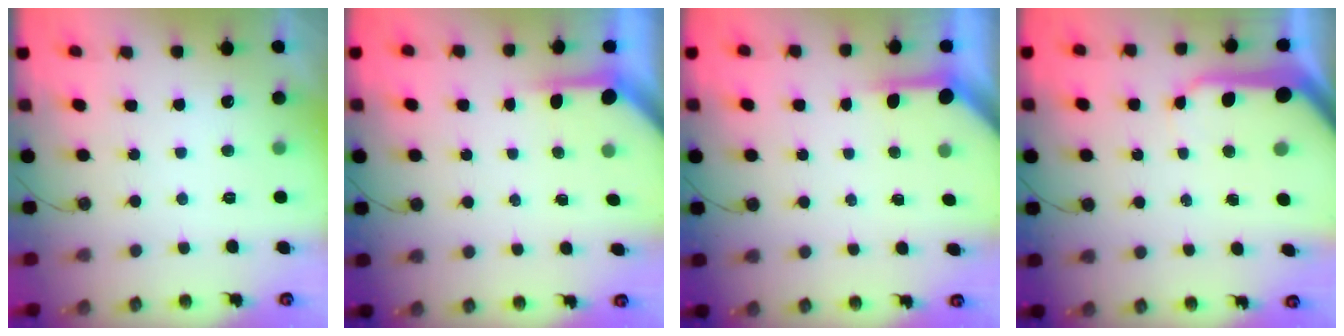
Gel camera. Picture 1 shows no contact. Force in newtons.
{"total": 4.0, "press": 4.0, "slide": 0.3}
{"total": 3.8, "press": 3.8, "slide": 0.4}
{"total": 12.0, "press": 11.9, "slide": 1.1}